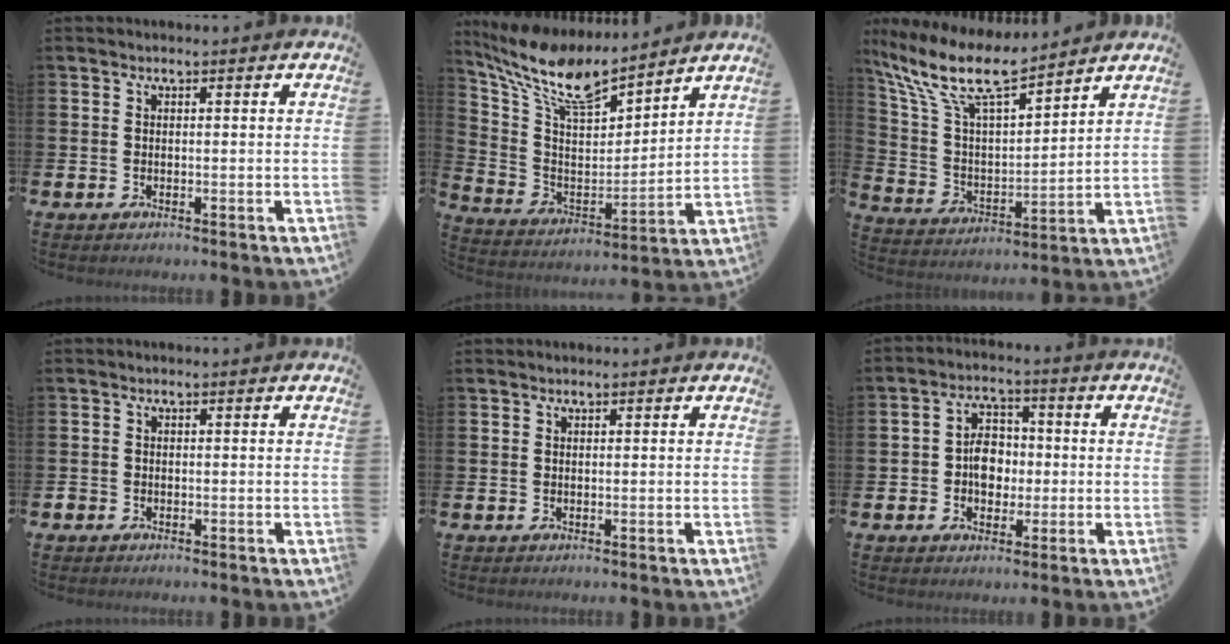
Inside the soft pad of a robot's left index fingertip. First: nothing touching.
{"total": 11.8, "force": [9.9, 3.4, 5.5], "torque": [-0.147, -0.058, 0.173]}
{"total": 11.3, "force": [9.5, 2.5, 5.5], "torque": [-0.146, -0.061, 0.166]}
{"total": 0.9, "force": [-0.7, 0.6, 0.1], "torque": [-0.002, 0.002, -0.016]}
{"total": 0.0}
{"total": 5.1, "force": [-0.3, 4.0, 3.3], "torque": [-0.056, 0.008, -0.013]}